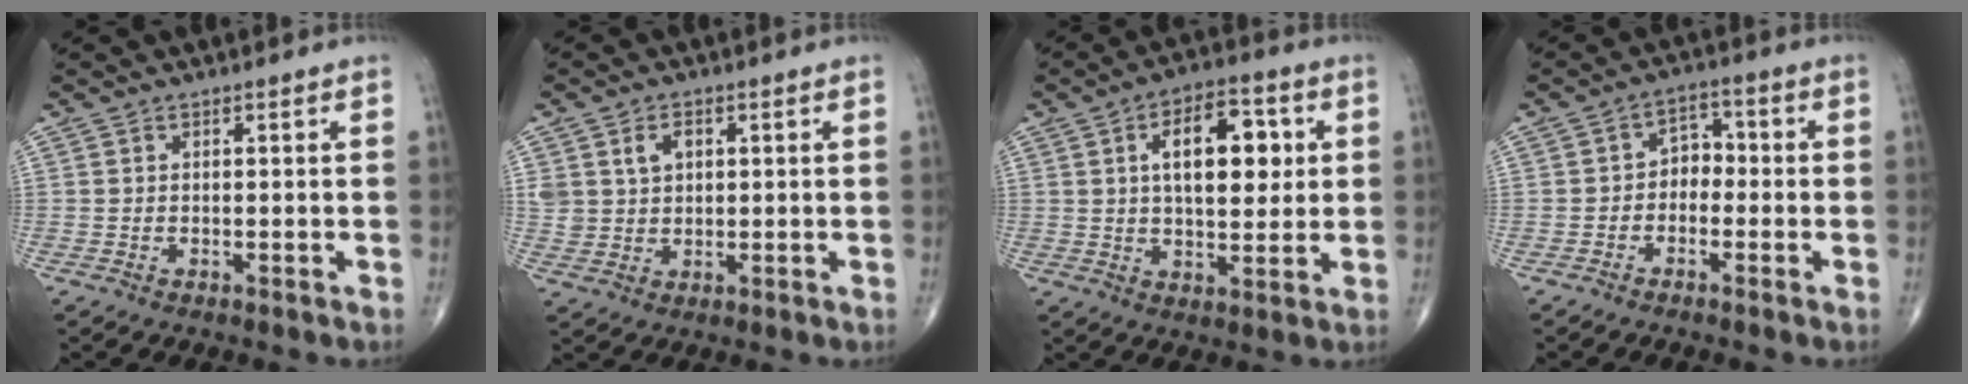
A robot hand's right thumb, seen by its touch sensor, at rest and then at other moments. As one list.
[{"total": 5.3, "force": [1.9, 4.0, 3.0], "torque": [-0.036, -0.007, 0.038]}, {"total": 13.3, "force": [3.0, 6.8, 11.0], "torque": [-0.141, 0.002, 0.045]}, {"total": 4.4, "force": [-1.2, 3.3, 2.5], "torque": [-0.015, 0.027, -0.036]}]